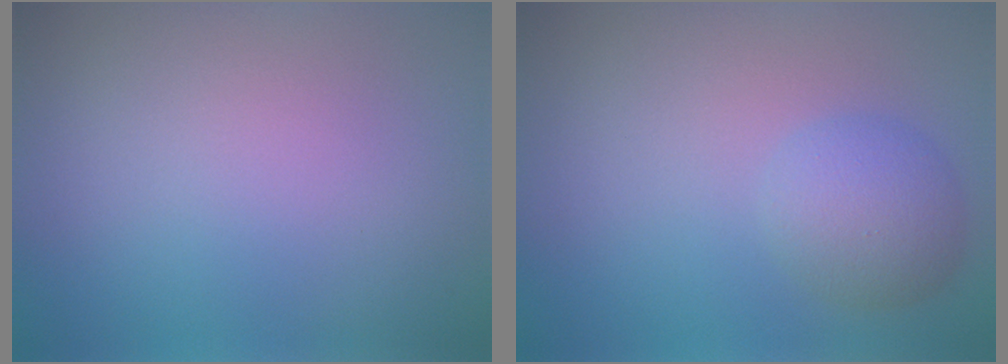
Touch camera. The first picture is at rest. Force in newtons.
{"total": 3.4, "press": 3.4, "slide": 0.1}